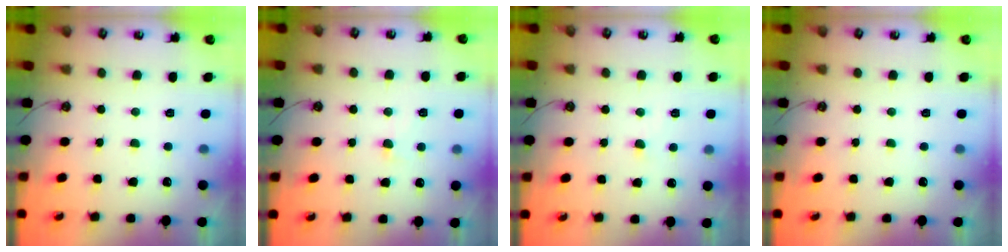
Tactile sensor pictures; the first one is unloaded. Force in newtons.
{"total": 0.6, "press": 0.4, "slide": 0.5}
{"total": 3.6, "press": 3.5, "slide": 0.4}
{"total": 0.0}